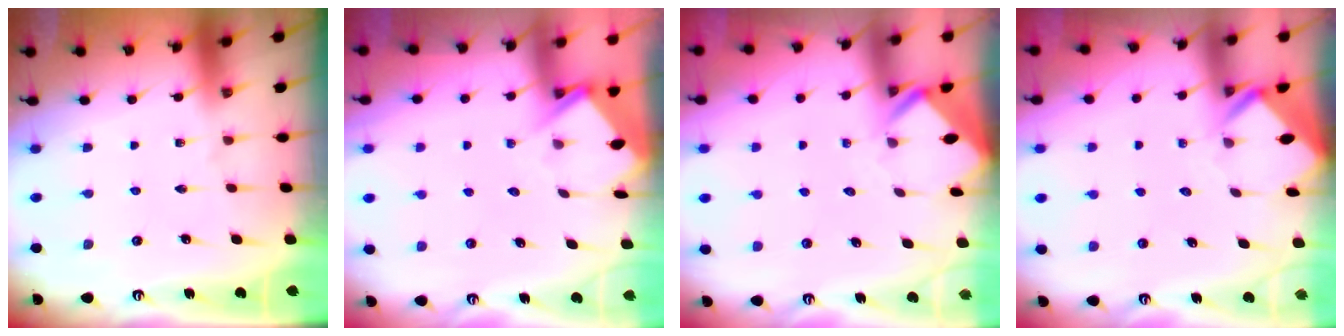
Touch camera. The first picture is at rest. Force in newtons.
{"total": 3.9, "press": 3.9, "slide": 0.4}
{"total": 2.8, "press": 2.8, "slide": 0.2}
{"total": 2.8, "press": 2.8, "slide": 0.2}